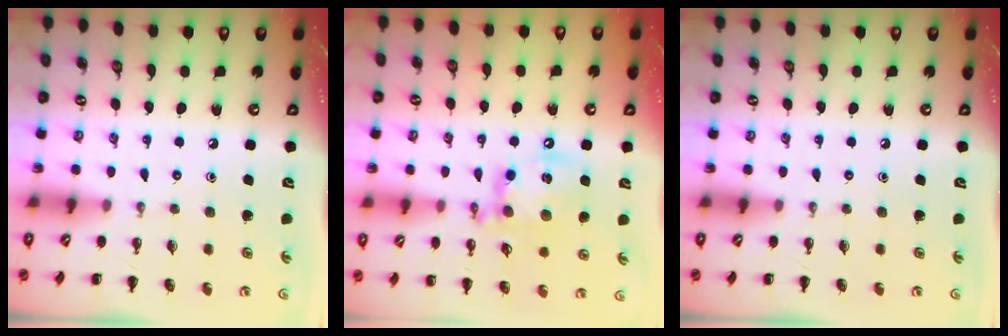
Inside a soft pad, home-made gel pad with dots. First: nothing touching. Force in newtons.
{"total": 14.6, "press": 14.3, "slide": 3.0}
{"total": 0.0}